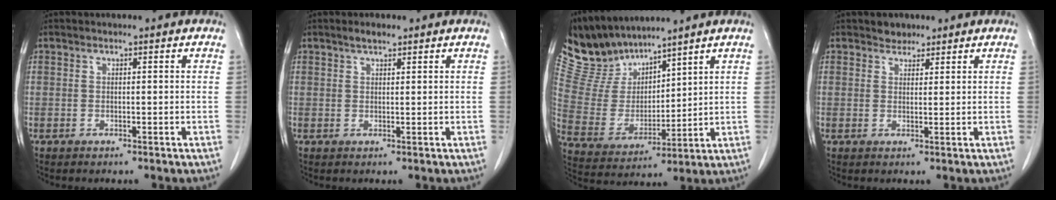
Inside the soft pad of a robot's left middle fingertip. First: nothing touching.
{"total": 1.7, "force": [1.4, 0.4, 0.9], "torque": [-0.022, 0.002, 0.026]}
{"total": 9.6, "force": [9.3, 2.4, 0.8], "torque": [-0.039, 0.007, 0.209]}
{"total": 2.0, "force": [1.6, 1.1, 0.1], "torque": [-0.002, 0.000, 0.025]}